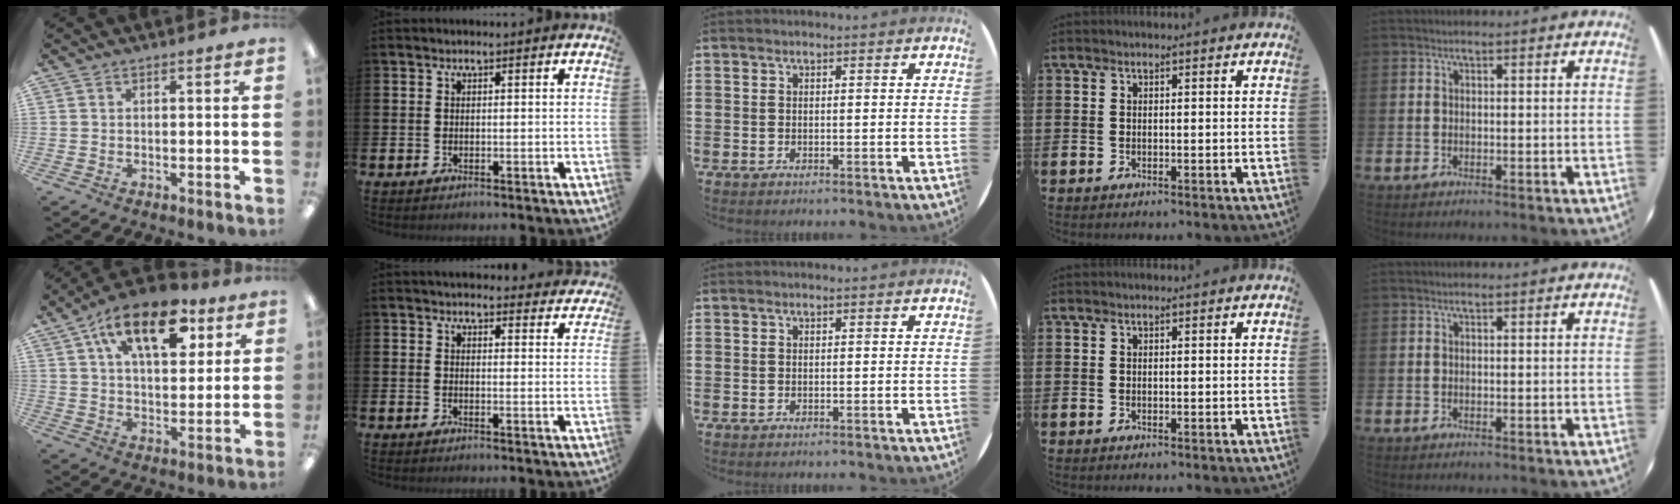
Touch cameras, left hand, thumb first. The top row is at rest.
{"thumb": {"total": 17.5, "force": [8.8, 8.9, 12.2], "torque": [-0.181, -0.024, 0.145]}, "index": {"total": 3.5, "force": [3.4, 0.8, 0.2], "torque": [-0.001, -0.019, 0.061]}}